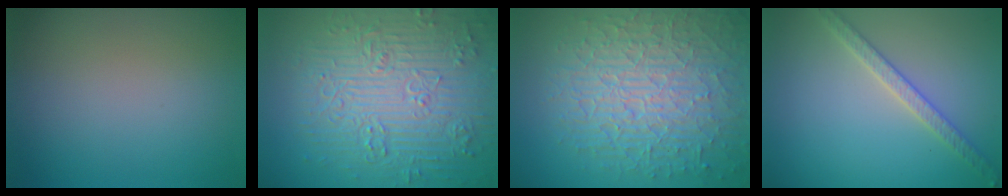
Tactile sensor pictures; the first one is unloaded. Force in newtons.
{"total": 9.3, "press": 6.9, "slide": 6.2}
{"total": 10.3, "press": 6.7, "slide": 7.9}
{"total": 2.9, "press": 2.8, "slide": 0.6}